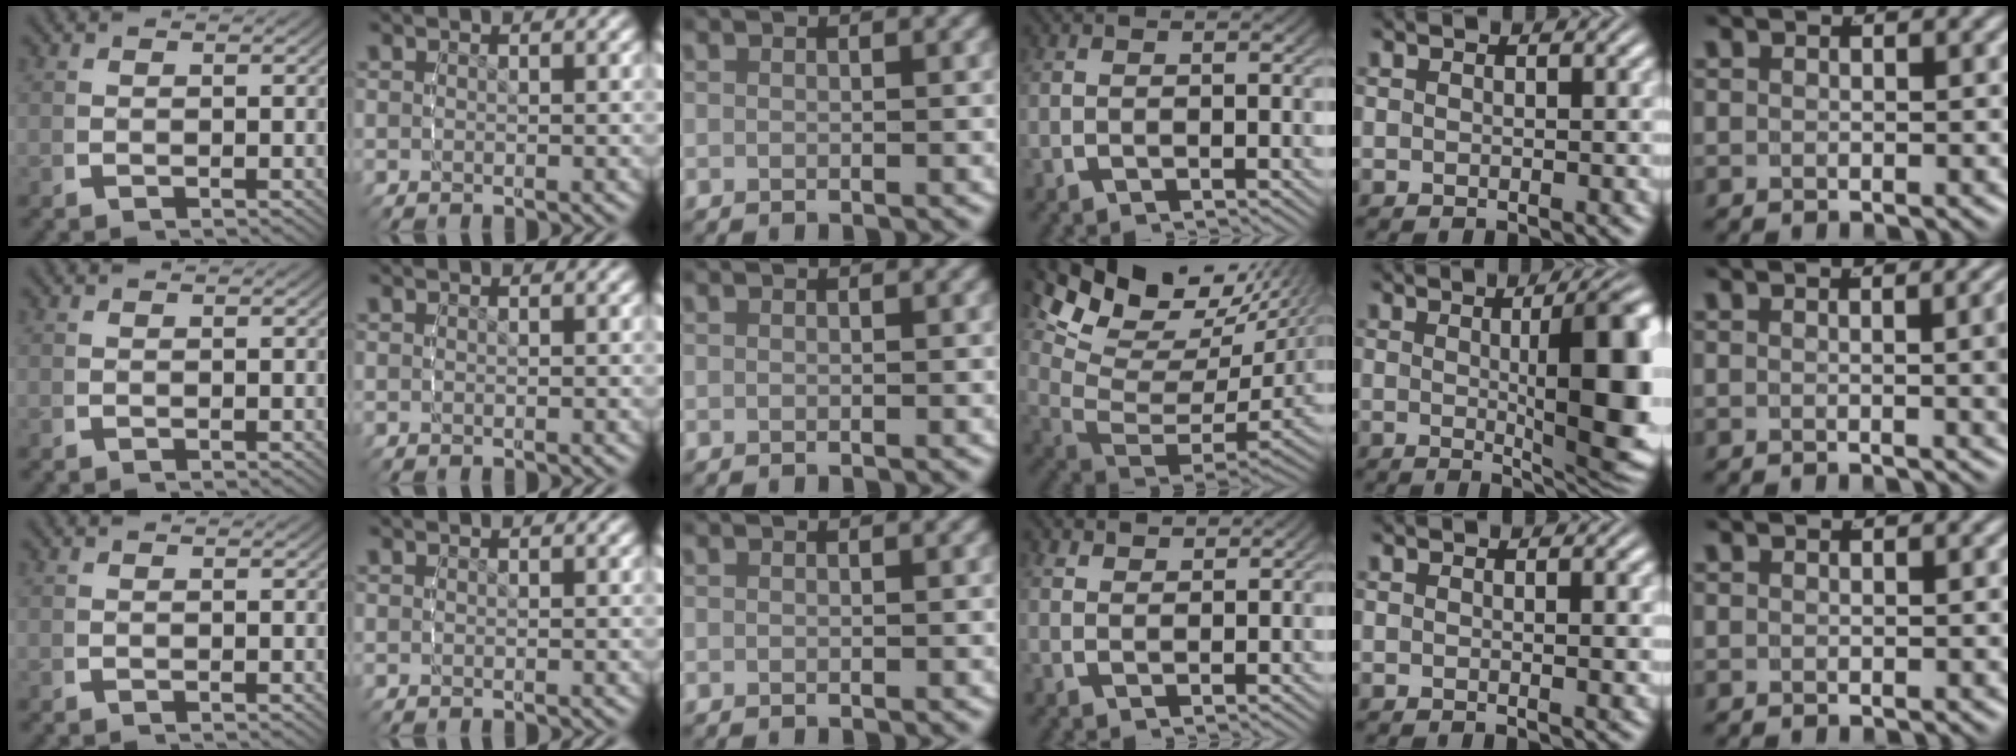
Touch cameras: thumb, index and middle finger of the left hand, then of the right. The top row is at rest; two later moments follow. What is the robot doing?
{"motion": "lift_and_place", "object": "screwdriver"}